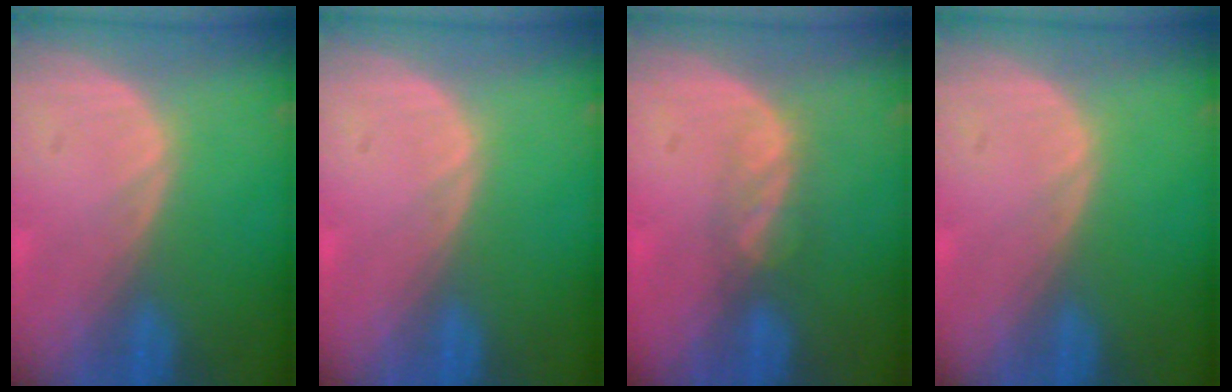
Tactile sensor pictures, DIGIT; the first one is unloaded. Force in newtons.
{"total": 0.0}
{"total": 3.1, "press": 2.7, "slide": 1.6}
{"total": 0.0}